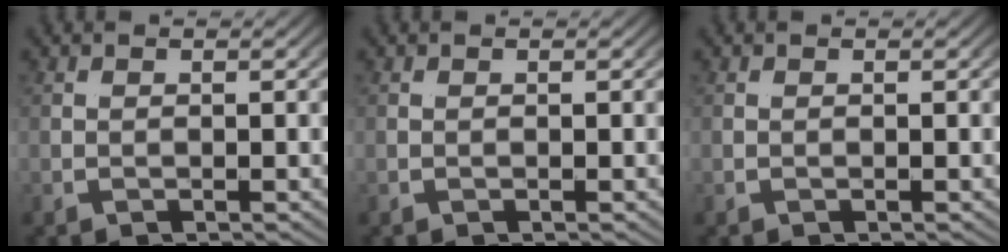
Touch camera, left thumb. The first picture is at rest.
{"total": 0.0}
{"total": 0.0}